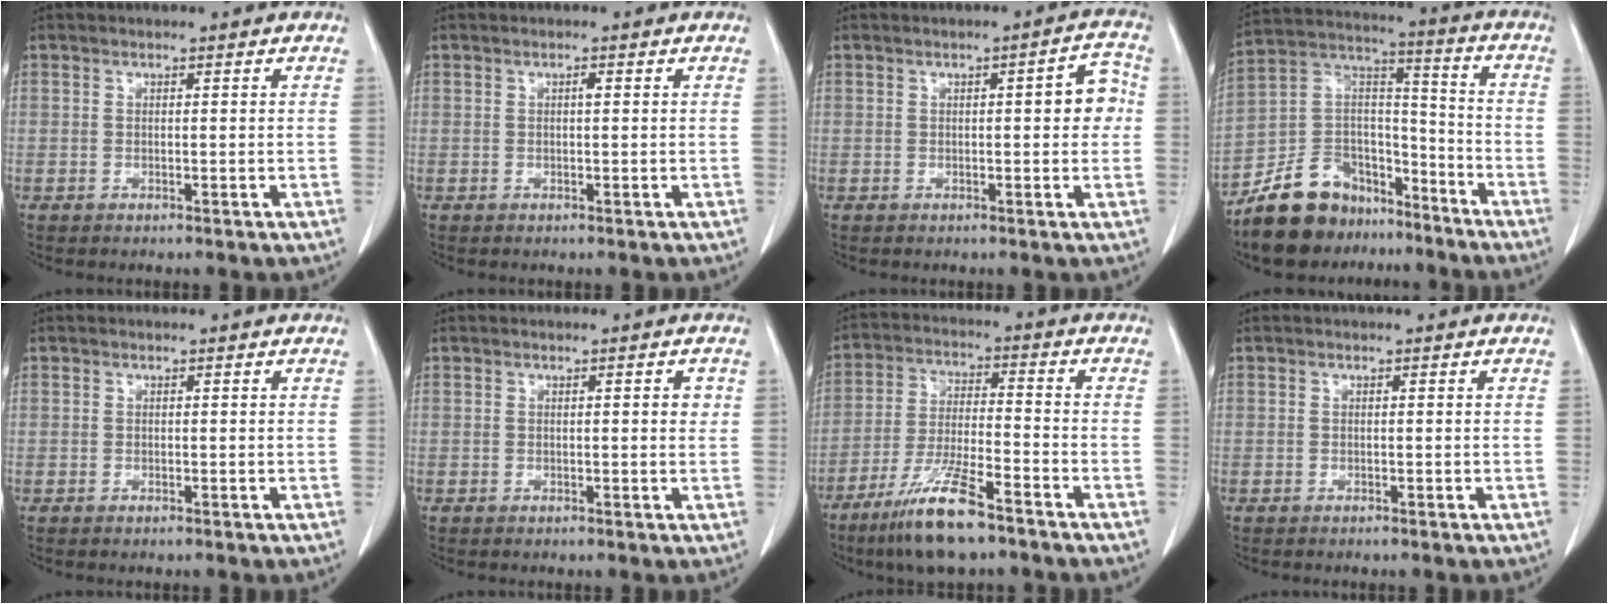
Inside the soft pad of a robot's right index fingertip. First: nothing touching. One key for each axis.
{"total": 0.6, "fx": 0.1, "fy": 0.1, "fz": 0.6, "tx": -0.012, "ty": 0.001, "tz": 0.002}
{"total": 4.7, "fx": 0.3, "fy": 1.4, "fz": 4.5, "tx": -0.049, "ty": 0.014, "tz": -0.002}
{"total": 14.3, "fx": -11.1, "fy": 8.0, "fz": 4.3, "tx": -0.082, "ty": 0.063, "tz": -0.191}
{"total": 0.0}
{"total": 1.2, "fx": 0.3, "fy": 0.3, "fz": 1.1, "tx": -0.014, "ty": 0.002, "tz": 0.003}
{"total": 11.4, "fx": -8.0, "fy": 1.4, "fz": 8.0, "tx": -0.161, "ty": -0.027, "tz": -0.147}
{"total": 0.0}